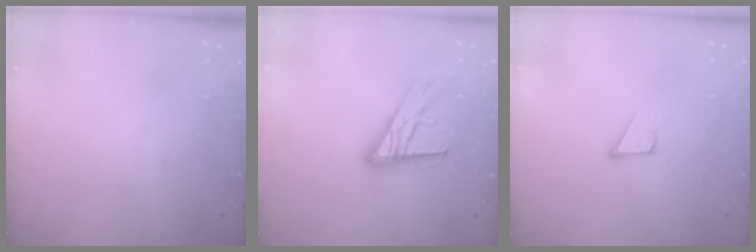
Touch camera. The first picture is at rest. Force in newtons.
{"total": 16.7, "press": 16.6, "slide": 1.6}
{"total": 3.2, "press": 3.2, "slide": 0.2}